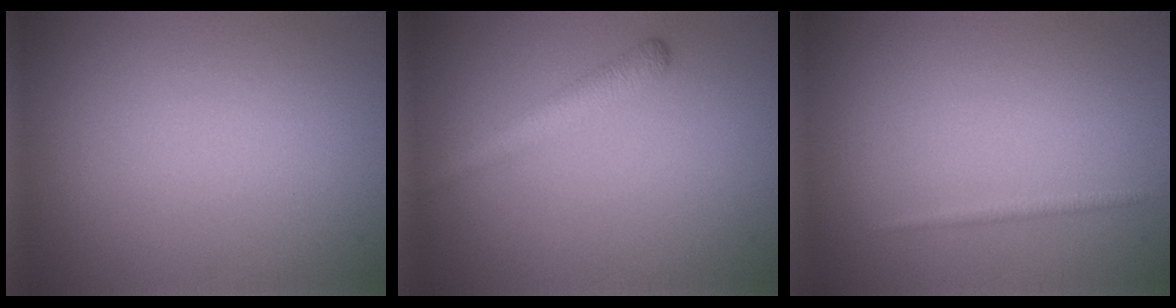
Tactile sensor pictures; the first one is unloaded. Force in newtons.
{"total": 2.3, "press": 2.3, "slide": 0.0}
{"total": 0.6, "press": 0.6, "slide": 0.1}